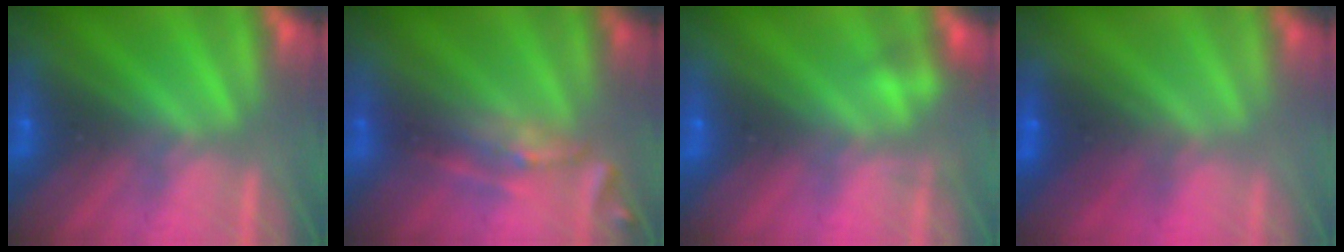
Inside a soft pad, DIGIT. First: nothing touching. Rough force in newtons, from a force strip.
{"total": 2.5}
{"total": 2.2}
{"total": 1.9}